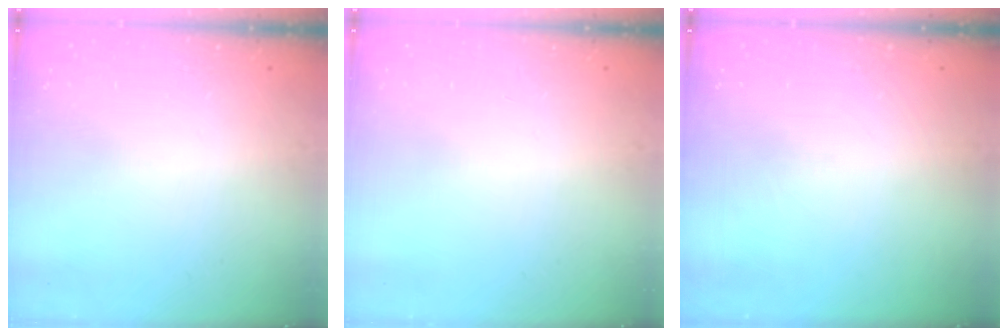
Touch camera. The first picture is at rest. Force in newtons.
{"total": 0.0}
{"total": 0.0}